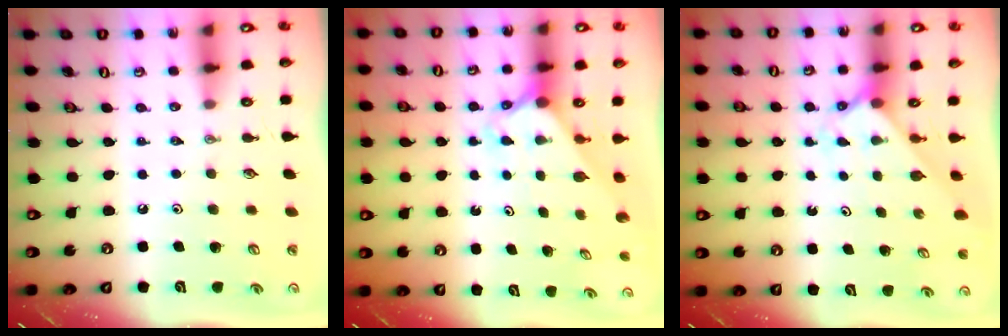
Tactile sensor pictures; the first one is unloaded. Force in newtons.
{"total": 2.0, "press": 2.0, "slide": 0.2}
{"total": 2.3, "press": 2.3, "slide": 0.2}